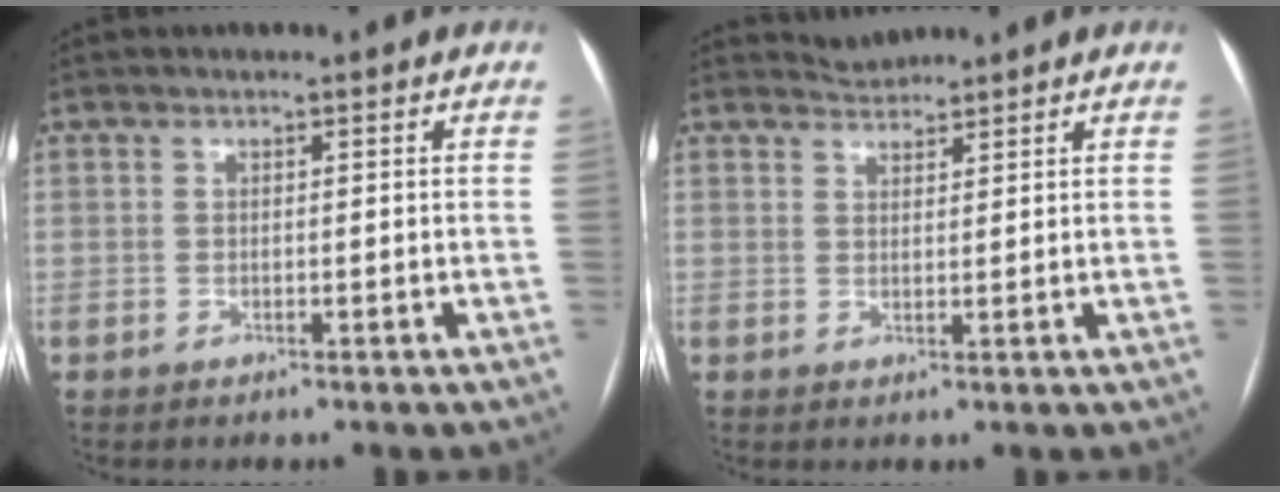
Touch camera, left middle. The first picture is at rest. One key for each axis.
{"total": 2.1, "fx": 2.0, "fy": 0.0, "fz": -0.5, "tx": 0.002, "ty": 0.005, "tz": 0.041}